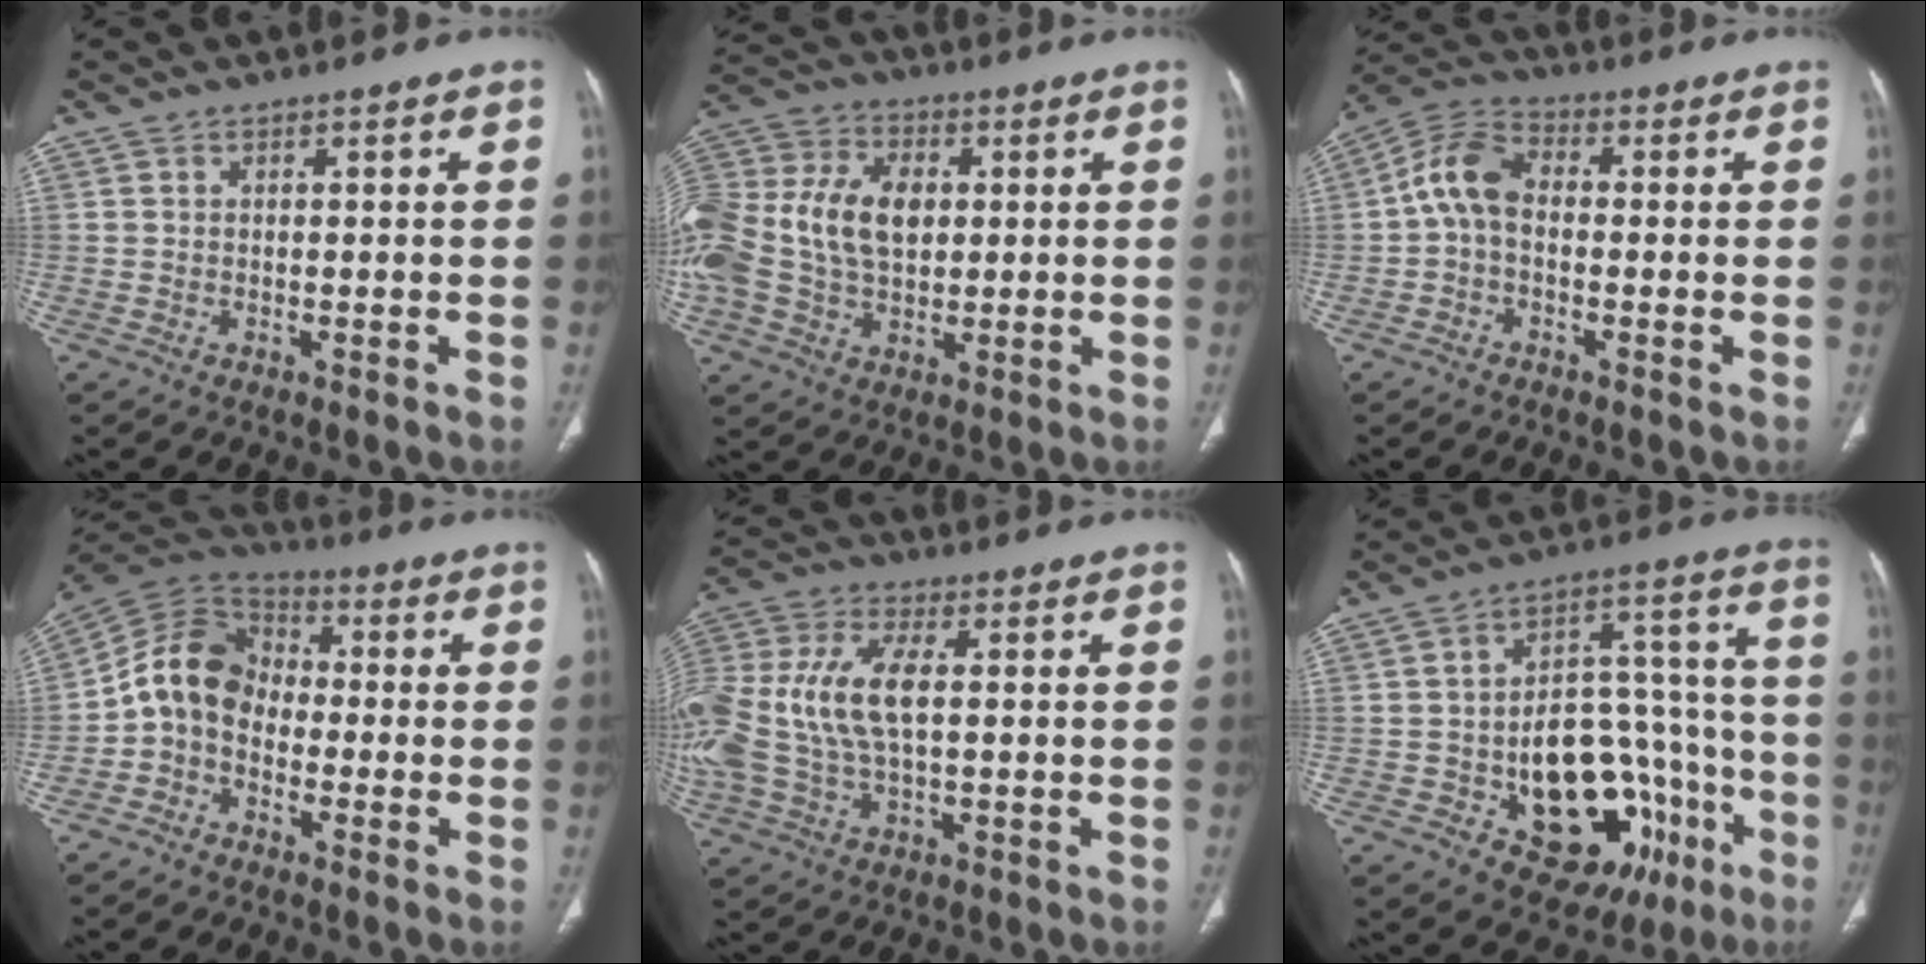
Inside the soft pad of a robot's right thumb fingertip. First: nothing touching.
{"total": 21.2, "force": [1.4, 14.4, 15.4], "torque": [-0.351, 0.022, 0.032]}
{"total": 7.9, "force": [-0.4, 5.2, 5.9], "torque": [-0.109, 0.024, -0.021]}
{"total": 10.5, "force": [-2.1, 8.1, 6.2], "torque": [-0.109, 0.047, -0.057]}
{"total": 17.6, "force": [0.9, 9.0, 15.0], "torque": [-0.357, 0.014, 0.016]}
{"total": 24.3, "force": [-8.7, 14.3, 17.5], "torque": [-0.195, 0.065, -0.104]}